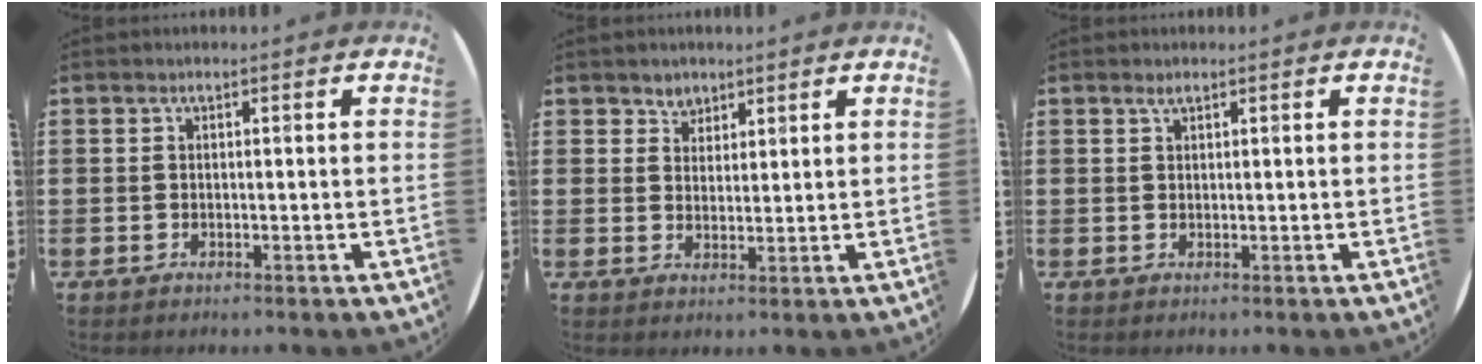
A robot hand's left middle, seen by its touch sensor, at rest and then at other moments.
{"total": 2.7, "force": [2.2, 1.5, -0.2], "torque": [-0.001, 0.003, 0.043]}
{"total": 0.7, "force": [0.6, 0.1, 0.3], "torque": [-0.006, 0.001, 0.010]}